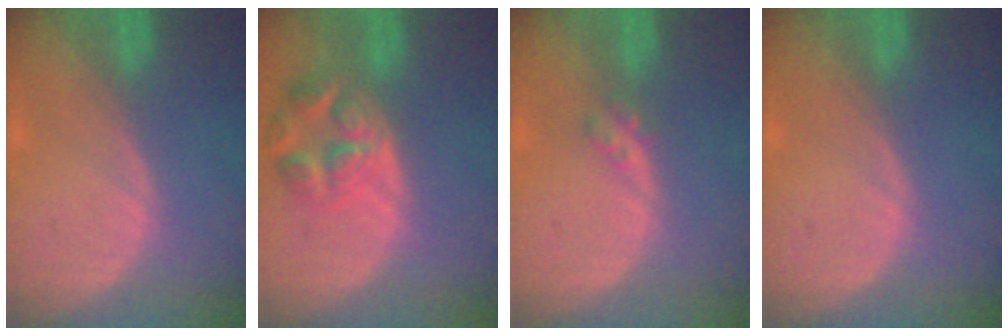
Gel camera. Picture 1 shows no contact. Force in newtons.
{"total": 7.7, "press": 6.8, "slide": 3.5}
{"total": 2.3, "press": 2.0, "slide": 1.2}
{"total": 0.0}